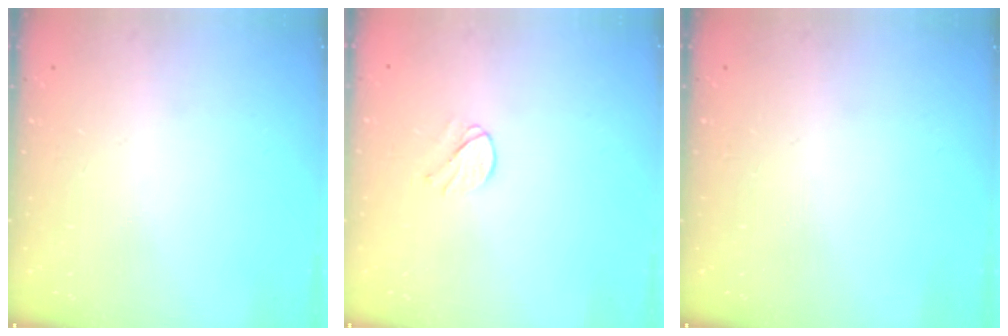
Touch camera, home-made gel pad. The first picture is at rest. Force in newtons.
{"total": 3.7, "press": 3.7, "slide": 0.4}
{"total": 0.0}